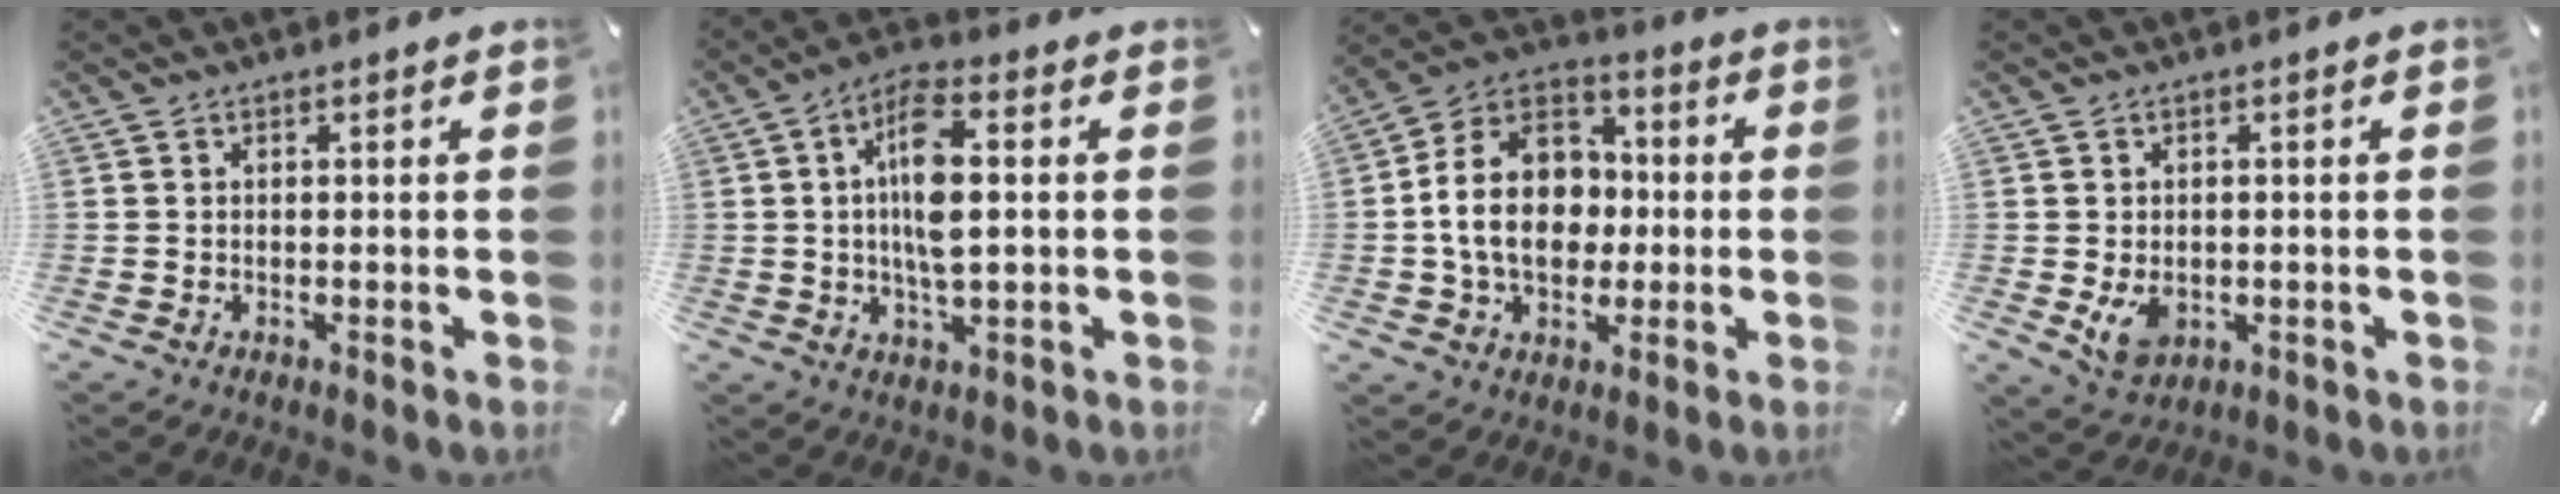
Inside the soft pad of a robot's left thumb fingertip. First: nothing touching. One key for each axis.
{"total": 10.4, "fx": 0.7, "fy": 3.9, "fz": 9.6, "tx": -0.203, "ty": 0.001, "tz": 0.008}
{"total": 16.6, "fx": -1.8, "fy": 13.2, "fz": 9.8, "tx": -0.206, "ty": 0.020, "tz": -0.034}
{"total": 5.2, "fx": -0.7, "fy": 3.9, "fz": 3.3, "tx": -0.059, "ty": -0.006, "tz": -0.013}